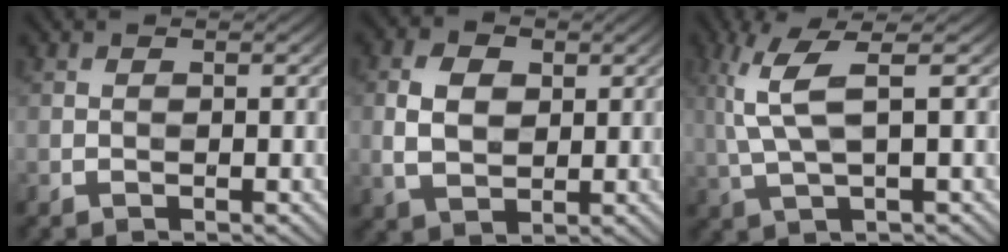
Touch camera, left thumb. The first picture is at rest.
{"total": 5.4, "force": [0.9, 3.8, 3.7], "torque": [-0.081, 0.001, 0.016]}
{"total": 6.3, "force": [1.5, 1.5, 6.0], "torque": [-0.146, 0.007, 0.033]}